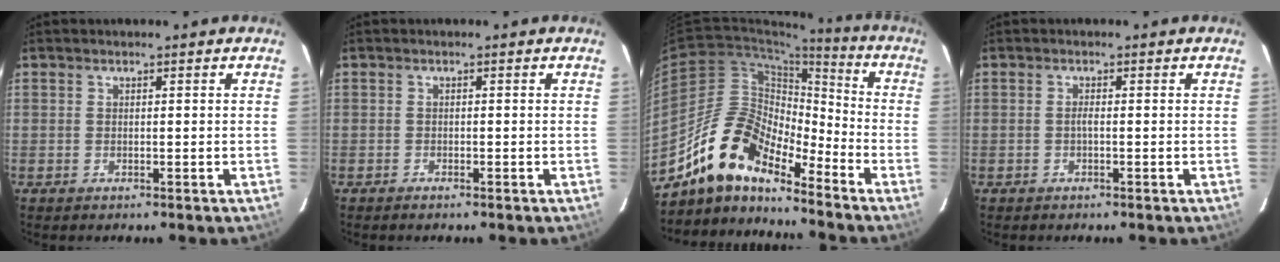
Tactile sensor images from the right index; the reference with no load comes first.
{"total": 0.7, "force": [-0.7, 0.2, 0.2], "torque": [-0.009, 0.000, -0.014]}
{"total": 15.2, "force": [-12.5, 5.0, 7.1], "torque": [-0.127, 0.006, -0.242]}
{"total": 0.8, "force": [-0.3, 0.0, 0.7], "torque": [-0.012, 0.003, -0.008]}